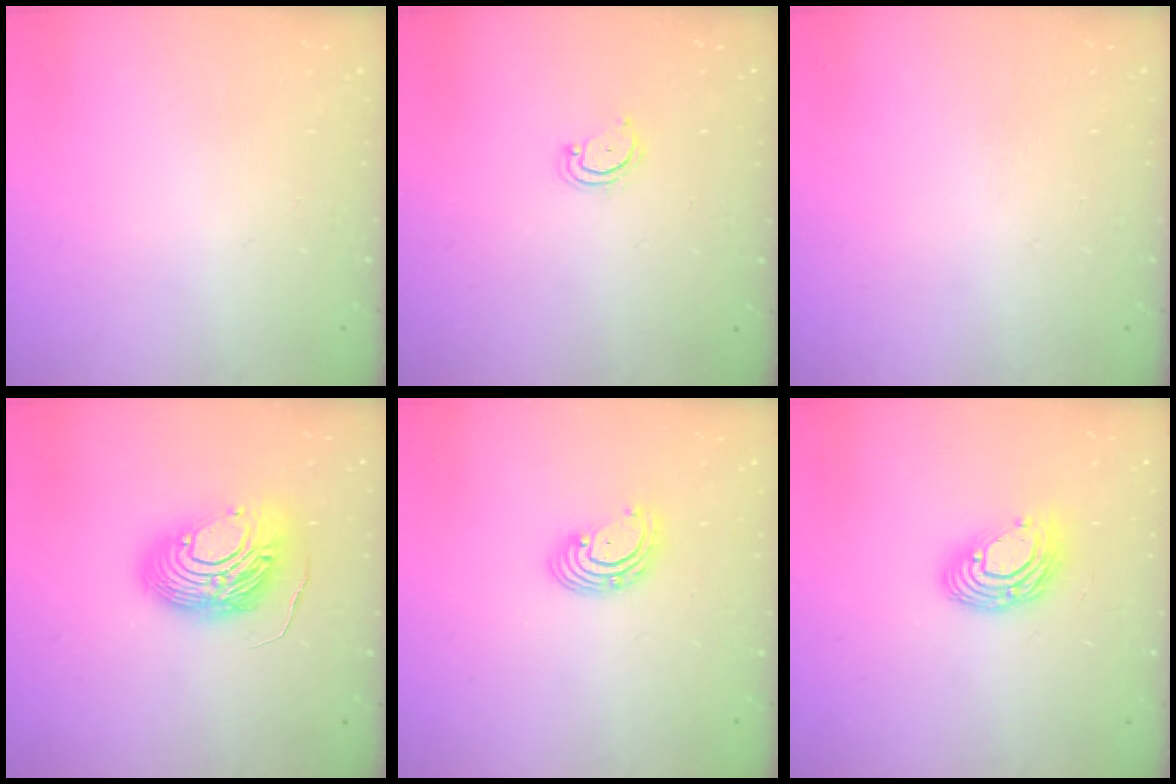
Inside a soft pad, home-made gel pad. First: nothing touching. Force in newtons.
{"total": 3.4, "press": 3.4, "slide": 0.2}
{"total": 0.0}
{"total": 14.1, "press": 14.1, "slide": 1.2}
{"total": 3.9, "press": 3.9, "slide": 0.3}
{"total": 11.0, "press": 10.9, "slide": 1.1}